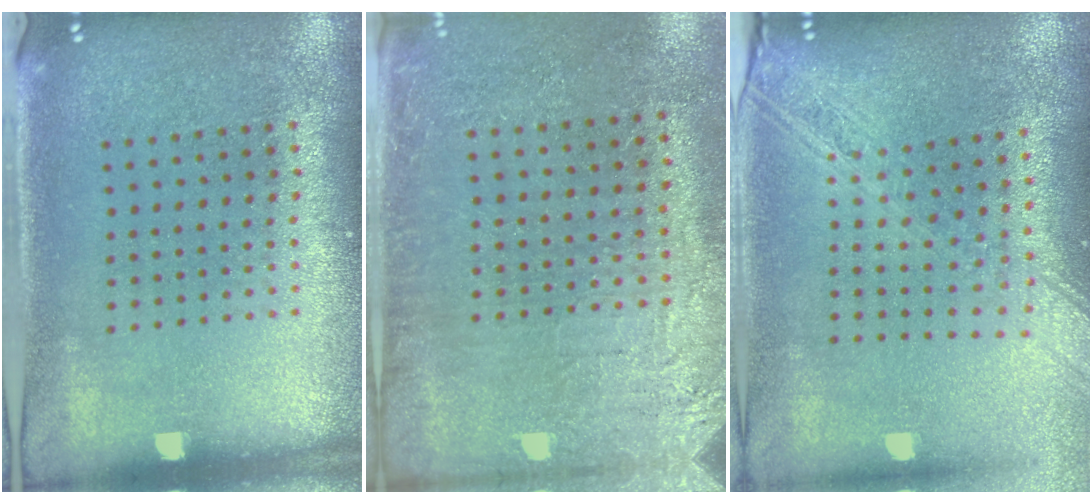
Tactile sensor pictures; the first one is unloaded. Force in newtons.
{"total": 2.8, "press": 2.7, "slide": 0.6}
{"total": 2.0, "press": 1.8, "slide": 1.0}